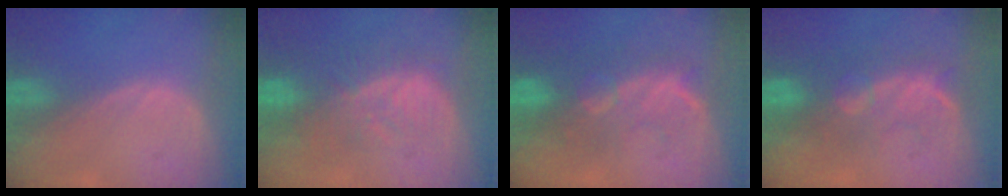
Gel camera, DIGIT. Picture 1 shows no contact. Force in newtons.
{"total": 10.0, "press": 8.8, "slide": 4.6}
{"total": 9.0, "press": 8.5, "slide": 3.0}
{"total": 7.9, "press": 7.8, "slide": 1.3}